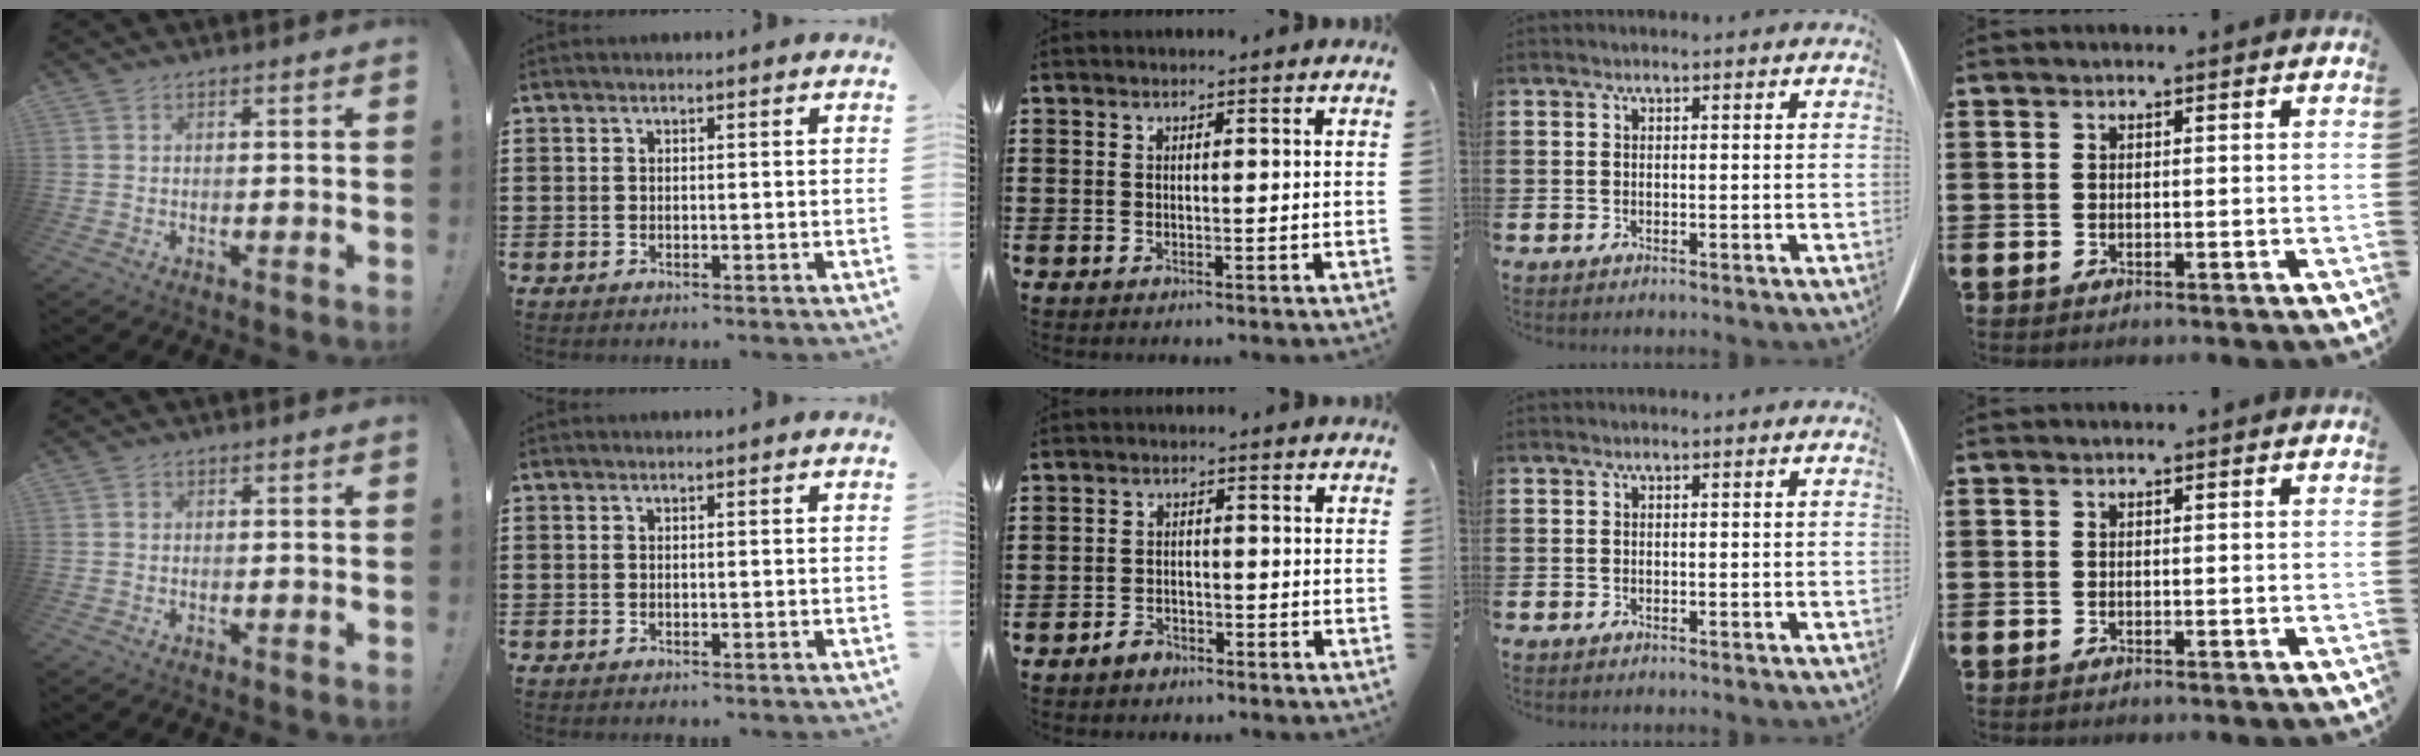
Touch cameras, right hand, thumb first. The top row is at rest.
{"thumb": {"total": 0.9, "force": [-0.1, 0.8, 0.2], "torque": [0.004, 0.001, -0.004]}, "middle": {"total": 2.2, "force": [-1.9, 0.9, 0.5], "torque": [-0.016, 0.001, -0.039]}}